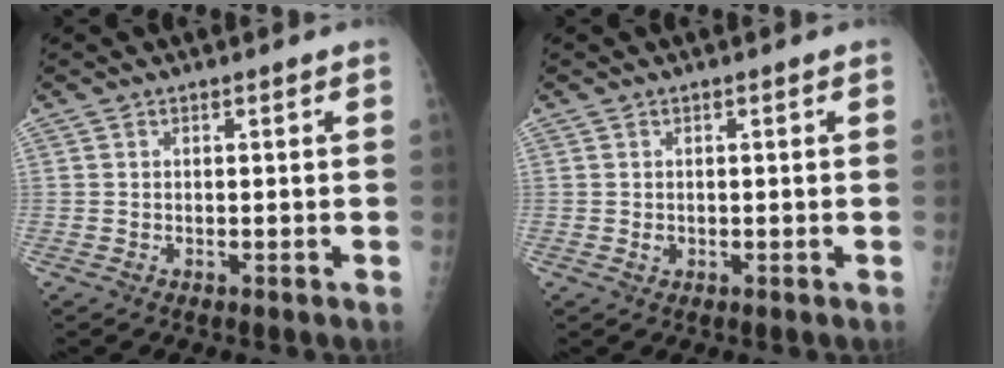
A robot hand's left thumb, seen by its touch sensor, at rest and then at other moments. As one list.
[{"total": 1.0, "force": [-0.1, 0.8, 0.5], "torque": [-0.004, 0.001, -0.001]}]